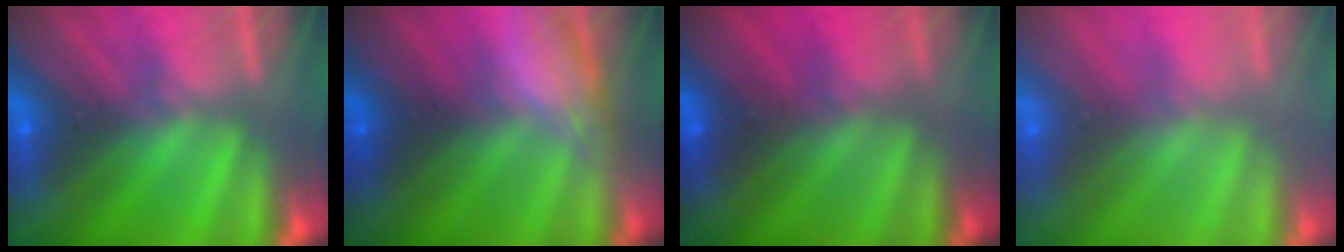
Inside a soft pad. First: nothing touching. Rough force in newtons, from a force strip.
{"total": 2.8}
{"total": 1.6}
{"total": 2.4}